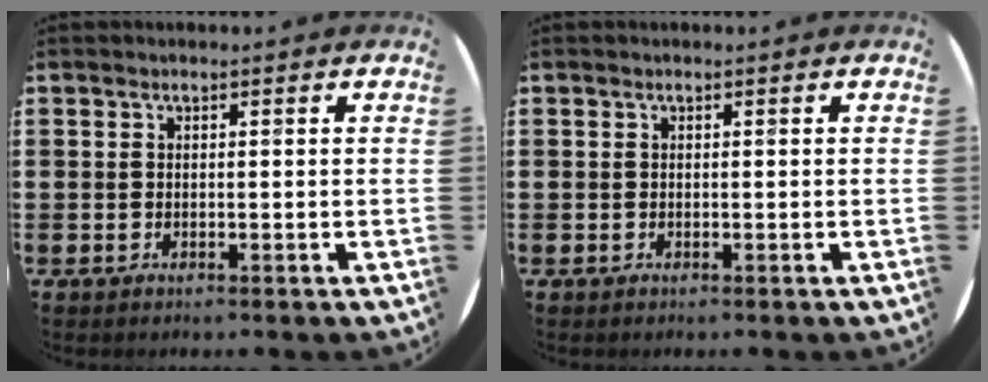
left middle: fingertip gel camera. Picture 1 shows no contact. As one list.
[{"total": 0.0}]